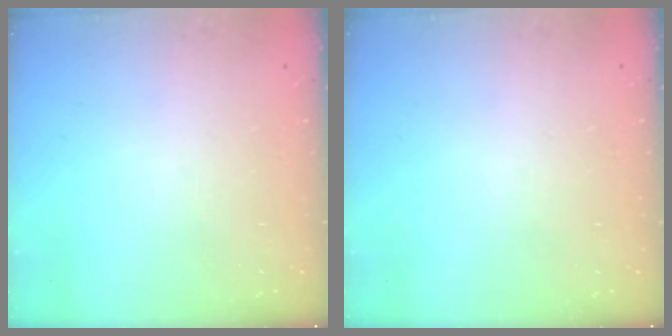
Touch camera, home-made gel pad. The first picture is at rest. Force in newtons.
{"total": 0.0}